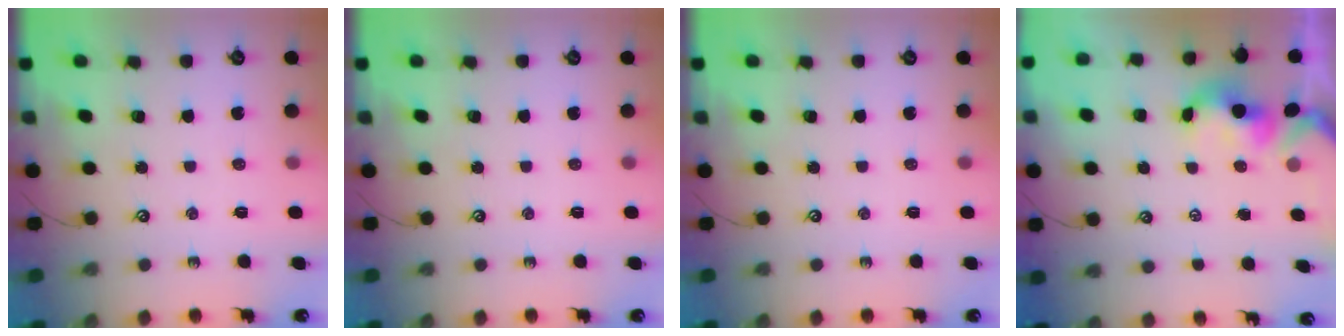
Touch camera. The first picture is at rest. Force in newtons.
{"total": 0.0}
{"total": 0.0}
{"total": 1.7, "press": 1.5, "slide": 0.7}